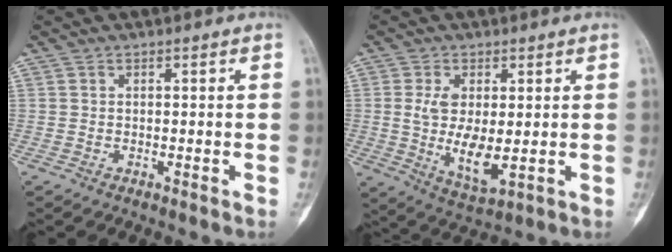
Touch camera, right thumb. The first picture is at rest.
{"total": 9.5, "force": [0.3, 4.5, 8.3], "torque": [-0.150, -0.017, 0.018]}